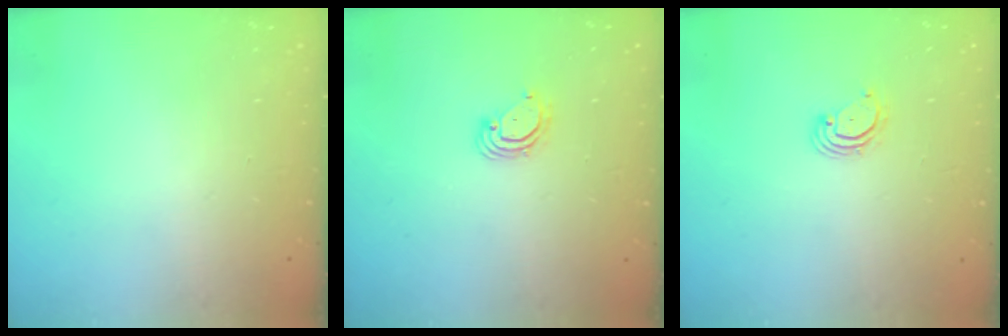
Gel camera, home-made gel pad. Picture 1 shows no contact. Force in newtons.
{"total": 3.8, "press": 3.8, "slide": 0.1}
{"total": 3.0, "press": 3.0, "slide": 0.3}